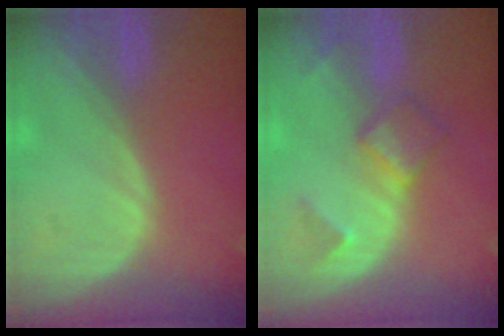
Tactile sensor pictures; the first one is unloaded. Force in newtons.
{"total": 4.7, "press": 4.7, "slide": 0.1}